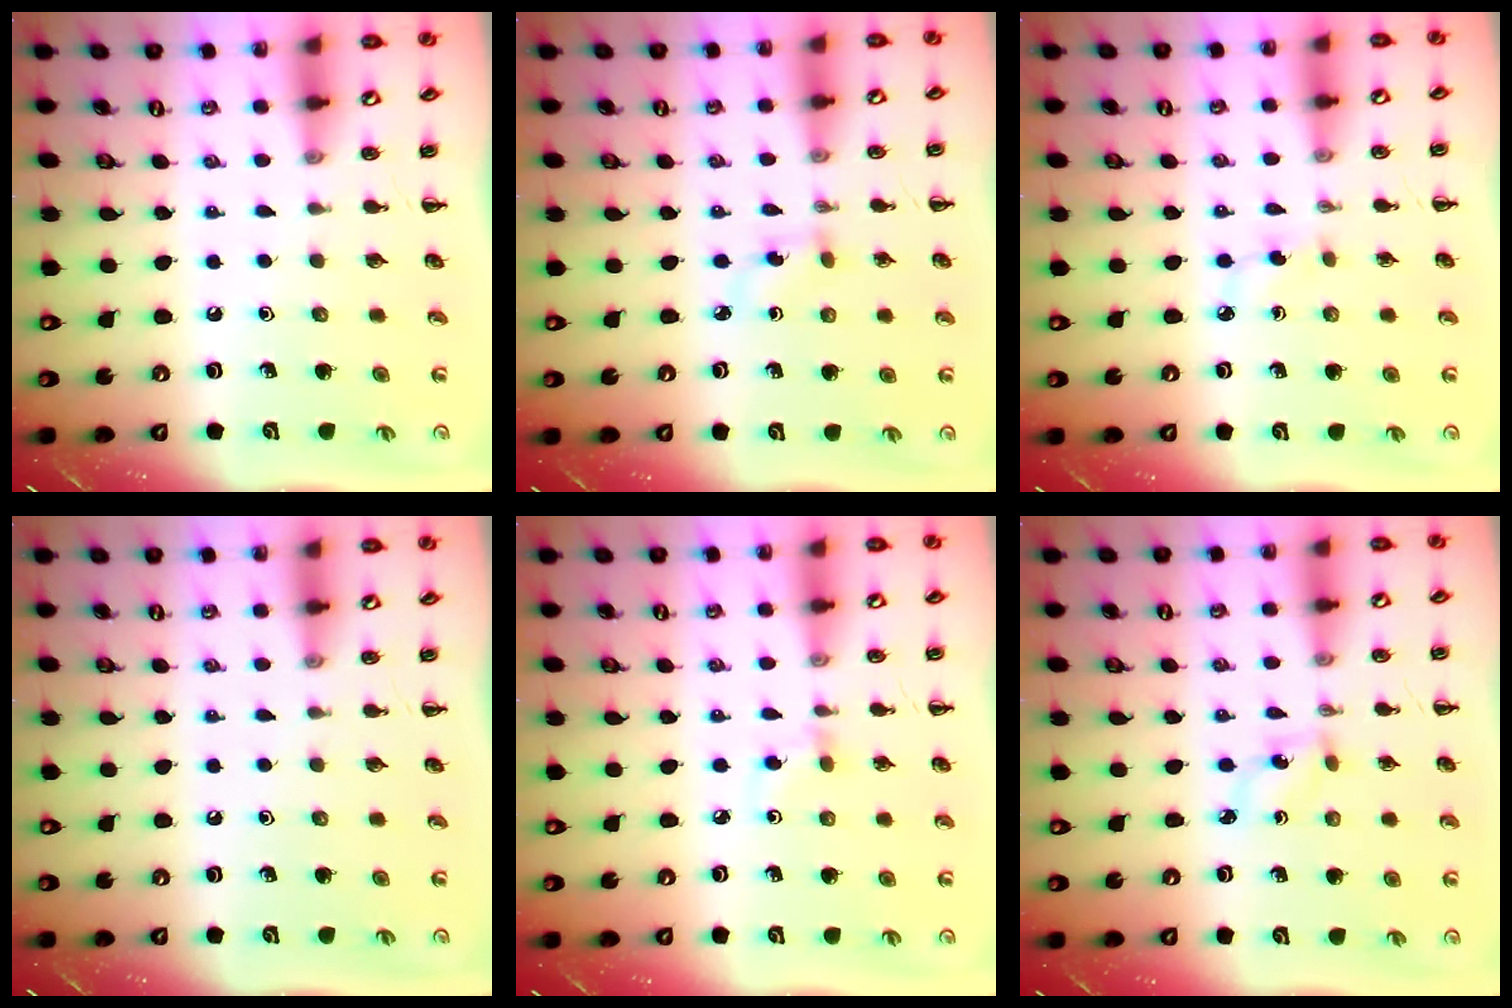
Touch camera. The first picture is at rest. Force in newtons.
{"total": 2.9, "press": 2.7, "slide": 1.1}
{"total": 2.9, "press": 2.7, "slide": 1.1}
{"total": 0.0}
{"total": 2.7, "press": 2.4, "slide": 1.2}
{"total": 2.7, "press": 2.6, "slide": 0.9}